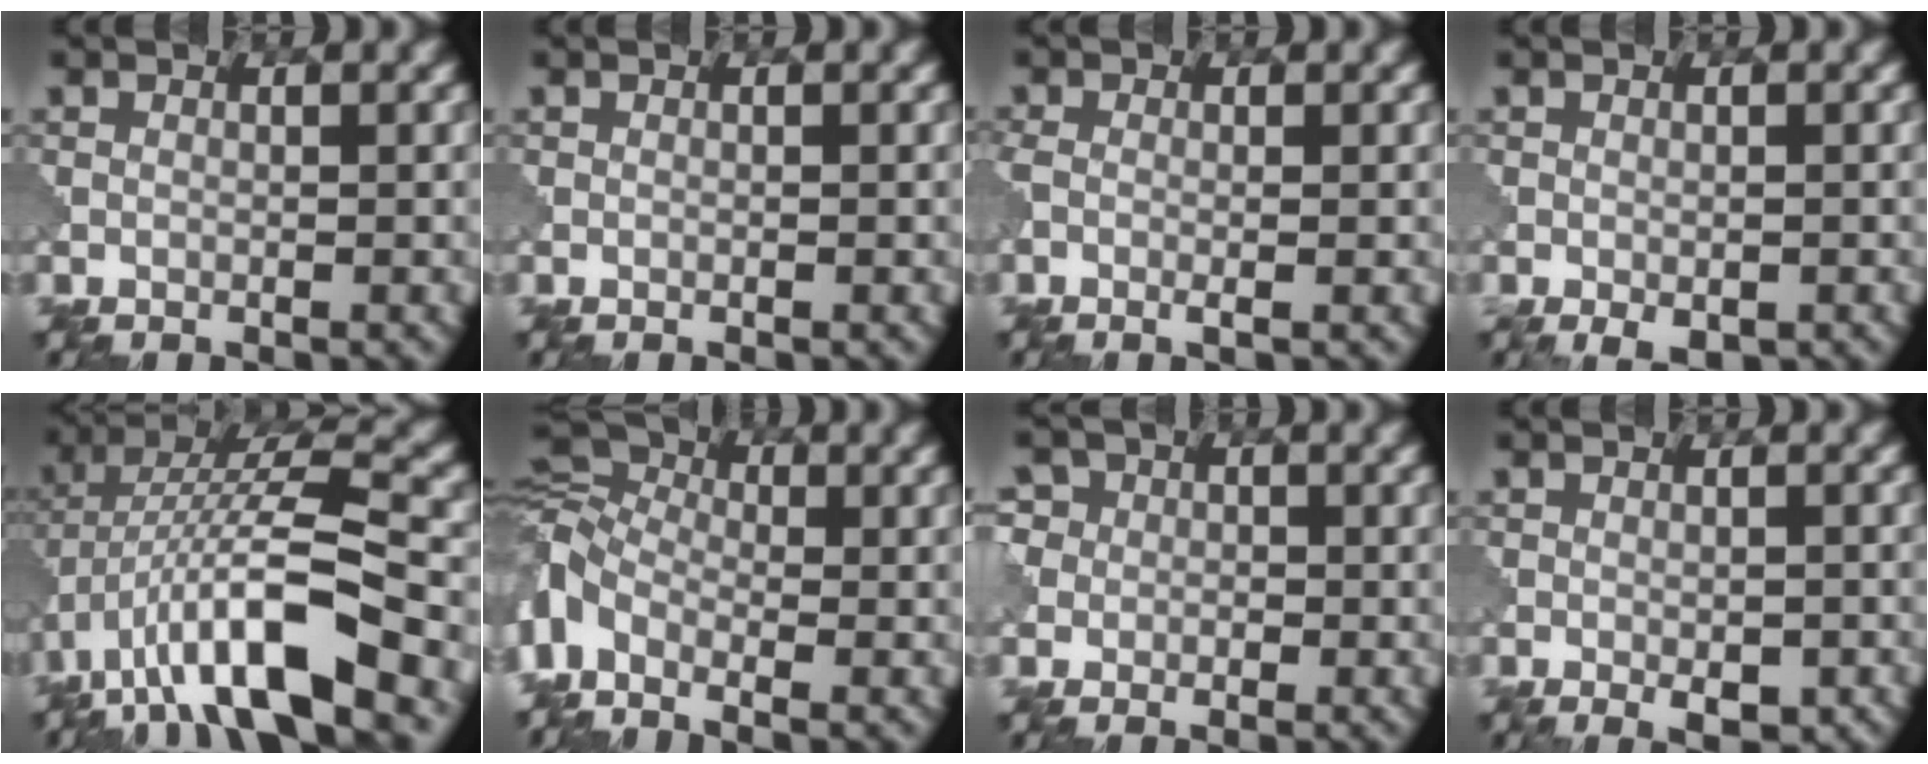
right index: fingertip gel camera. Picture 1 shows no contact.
{"total": 0.0}
{"total": 1.4, "force": [-0.6, 0.4, 1.3], "torque": [-0.023, -0.001, -0.014]}
{"total": 1.5, "force": [-1.2, 0.5, 0.9], "torque": [-0.020, -0.011, -0.011]}
{"total": 10.1, "force": [-5.5, 2.4, 8.1], "torque": [-0.155, 0.019, -0.094]}
{"total": 5.6, "force": [-2.3, 3.5, 3.6], "torque": [-0.112, -0.002, -0.064]}
{"total": 2.8, "force": [0.2, 2.8, 0.1], "torque": [0.008, 0.010, -0.021]}
{"total": 1.8, "force": [-1.3, 0.5, 1.2], "torque": [-0.024, -0.007, -0.012]}